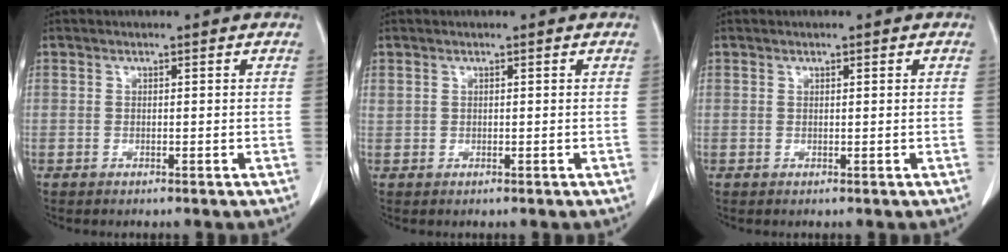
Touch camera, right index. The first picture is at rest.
{"total": 1.2, "force": [0.5, 0.9, 0.6], "torque": [-0.025, 0.012, 0.016]}
{"total": 0.7, "force": [0.4, 0.3, 0.5], "torque": [-0.012, 0.002, 0.008]}